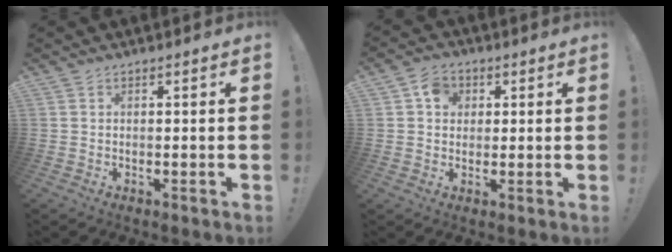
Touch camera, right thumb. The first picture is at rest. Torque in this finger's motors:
{"motor_torque": [-0.04, 0.17, 0.03, -0.40, 0.00]}